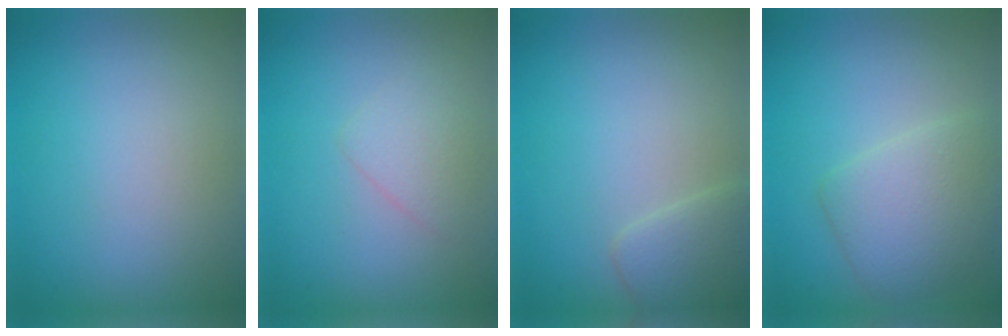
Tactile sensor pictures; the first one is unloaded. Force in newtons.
{"total": 1.7, "press": 1.7, "slide": 0.0}
{"total": 2.3, "press": 2.3, "slide": 0.1}
{"total": 4.0, "press": 4.0, "slide": 0.0}